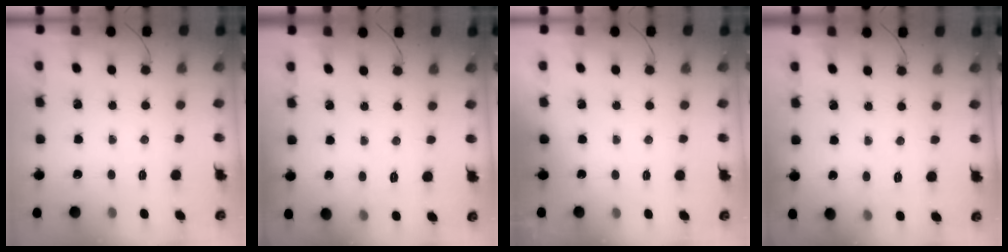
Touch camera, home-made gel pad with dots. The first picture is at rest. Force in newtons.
{"total": 6.1, "press": 6.0, "slide": 1.3}
{"total": 1.6, "press": 1.6, "slide": 0.2}
{"total": 6.1, "press": 6.0, "slide": 1.3}